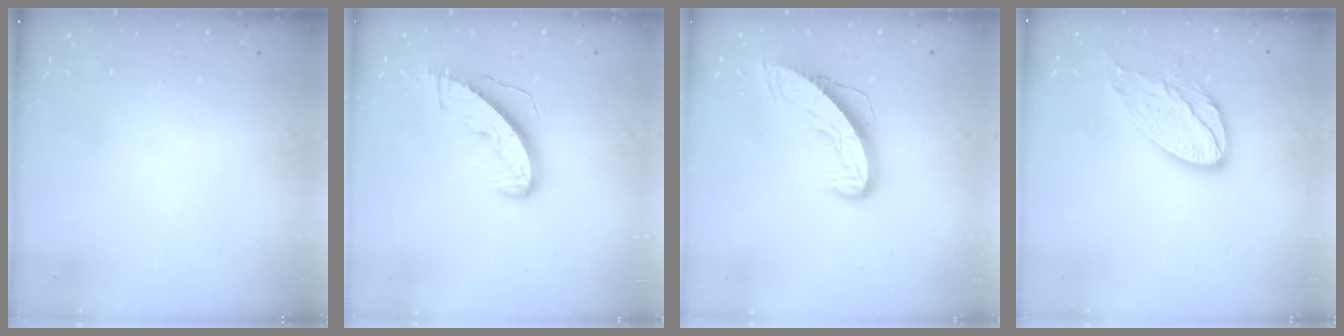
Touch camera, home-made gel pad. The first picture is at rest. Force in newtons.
{"total": 9.4, "press": 9.4, "slide": 0.3}
{"total": 8.7, "press": 8.7, "slide": 1.0}
{"total": 12.8, "press": 12.7, "slide": 0.8}